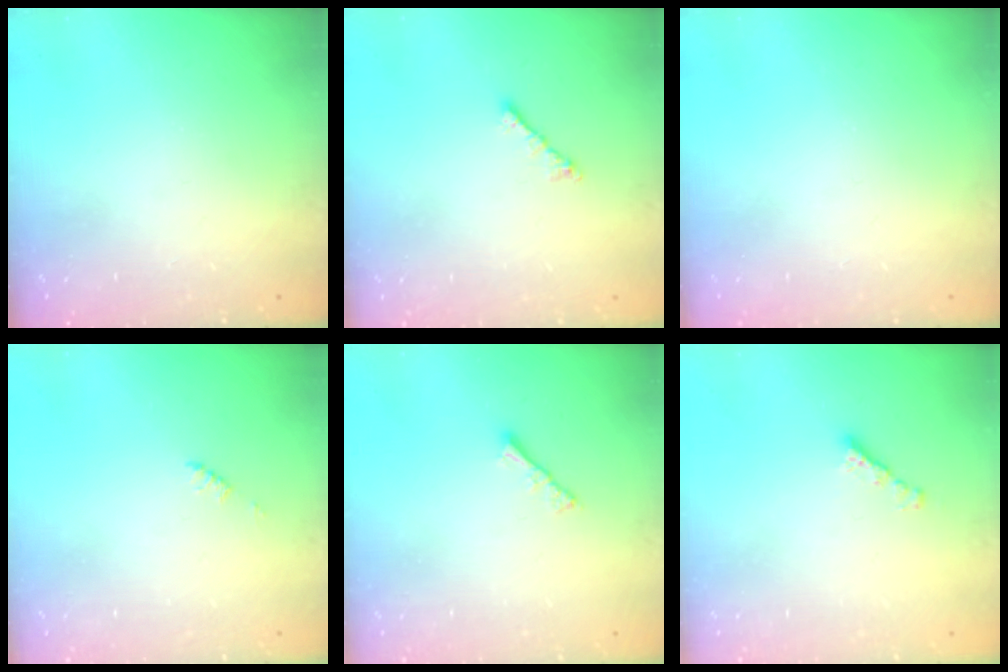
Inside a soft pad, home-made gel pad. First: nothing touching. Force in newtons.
{"total": 2.0, "press": 1.9, "slide": 0.6}
{"total": 0.0}
{"total": 1.2, "press": 1.2, "slide": 0.2}
{"total": 2.5, "press": 2.4, "slide": 0.5}
{"total": 2.5, "press": 2.5, "slide": 0.5}